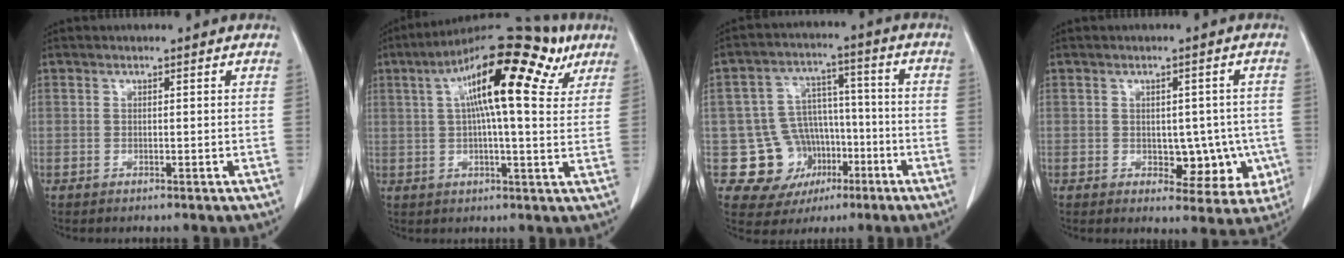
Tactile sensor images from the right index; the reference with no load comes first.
{"total": 18.3, "force": [7.7, 4.1, 16.1], "torque": [-0.262, 0.053, 0.110]}
{"total": 11.9, "force": [-3.7, 10.8, 3.4], "torque": [-0.056, 0.041, -0.041]}
{"total": 7.2, "force": [-1.4, 4.6, 5.4], "torque": [-0.045, 0.012, -0.004]}